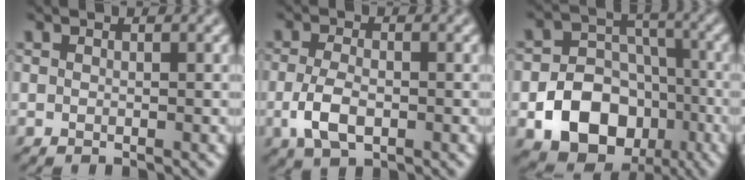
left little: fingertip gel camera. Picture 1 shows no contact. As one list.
[{"total": 3.7, "force": [-1.1, 2.0, 2.9], "torque": [-0.068, -0.005, -0.022]}, {"total": 11.1, "force": [-4.4, 8.8, 5.2], "torque": [-0.075, -0.019, -0.100]}]